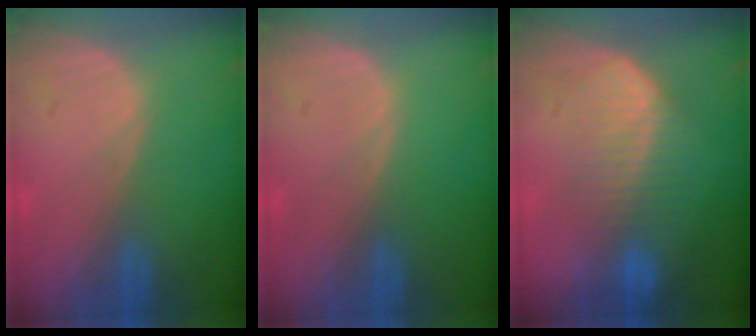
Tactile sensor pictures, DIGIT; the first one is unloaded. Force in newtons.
{"total": 0.0}
{"total": 6.9, "press": 6.7, "slide": 1.4}